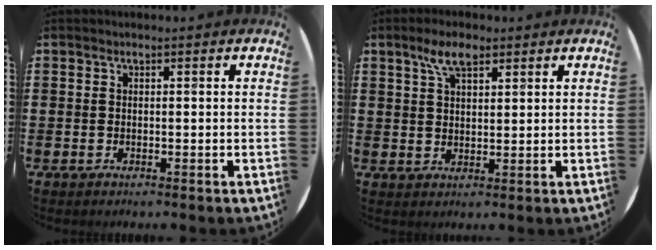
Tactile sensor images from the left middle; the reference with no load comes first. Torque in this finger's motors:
{"motor_torque": [0.83, -0.64, 0.21, 0.08]}